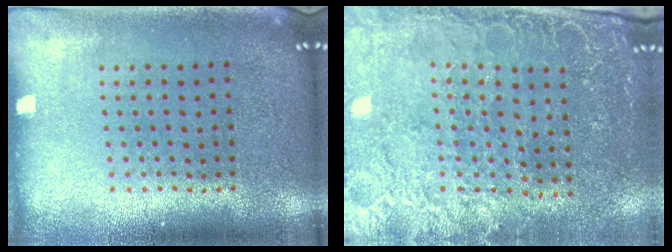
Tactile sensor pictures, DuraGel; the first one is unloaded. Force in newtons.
{"total": 2.9, "press": 2.8, "slide": 0.8}